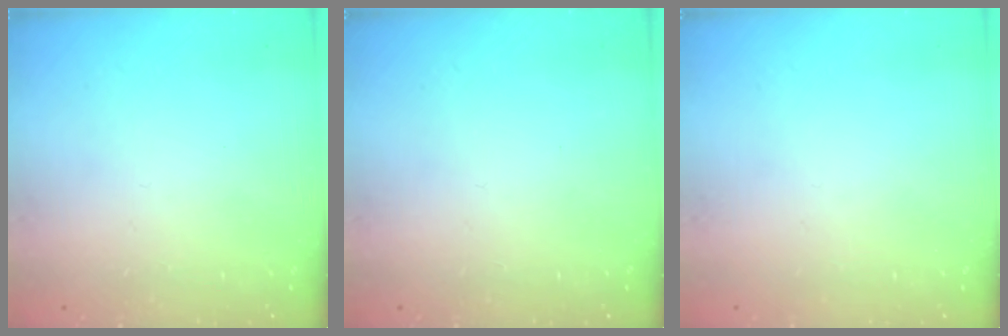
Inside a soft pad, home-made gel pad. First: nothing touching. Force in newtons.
{"total": 0.0}
{"total": 0.0}